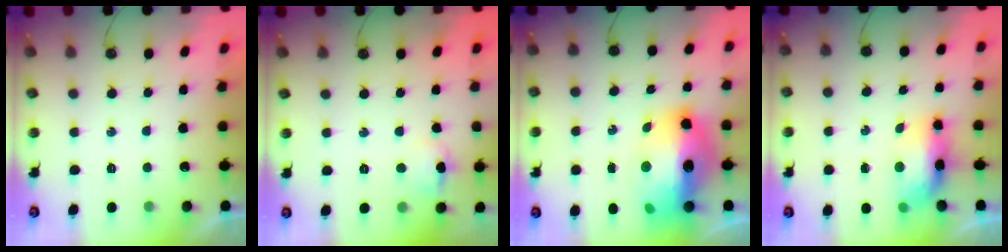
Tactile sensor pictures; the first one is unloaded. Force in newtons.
{"total": 5.5, "press": 5.3, "slide": 1.2}
{"total": 20.1, "press": 20.0, "slide": 2.2}
{"total": 11.1, "press": 9.6, "slide": 5.5}